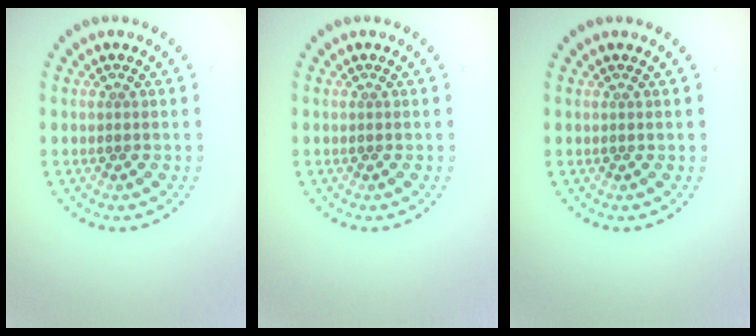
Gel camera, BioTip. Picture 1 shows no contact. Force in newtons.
{"total": 0.0}
{"total": 0.0}